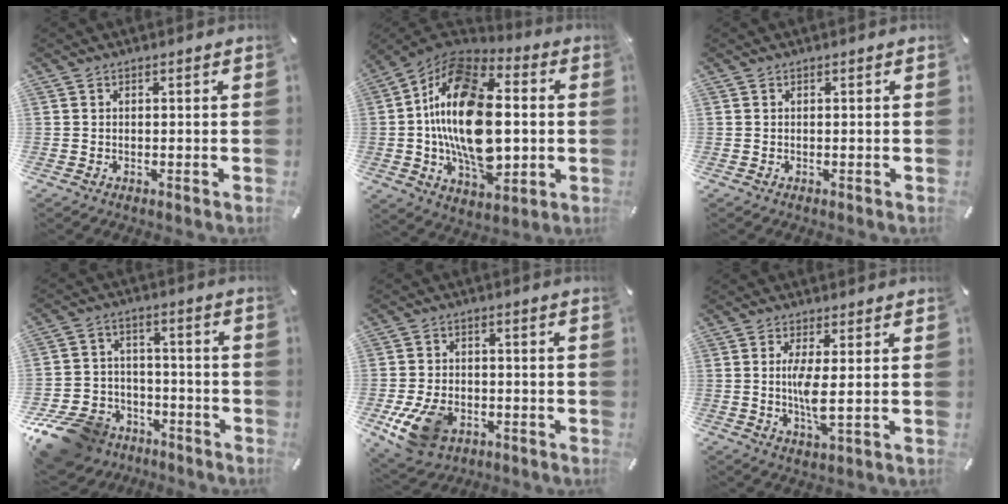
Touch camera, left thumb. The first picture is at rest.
{"total": 24.6, "force": [-0.1, 14.7, 19.7], "torque": [-0.397, -0.002, -0.002]}
{"total": 0.0}
{"total": 13.0, "force": [-9.0, 8.5, 4.1], "torque": [-0.075, 0.072, -0.159]}
{"total": 11.2, "force": [-4.6, 7.6, 6.9], "torque": [-0.144, 0.012, -0.080]}
{"total": 6.4, "force": [0.3, 1.2, 6.3], "torque": [-0.138, -0.016, 0.001]}